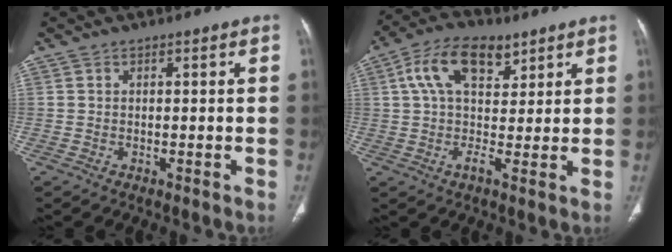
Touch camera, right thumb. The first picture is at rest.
{"total": 11.2, "force": [4.9, 5.9, 8.2], "torque": [-0.124, 0.003, 0.081]}